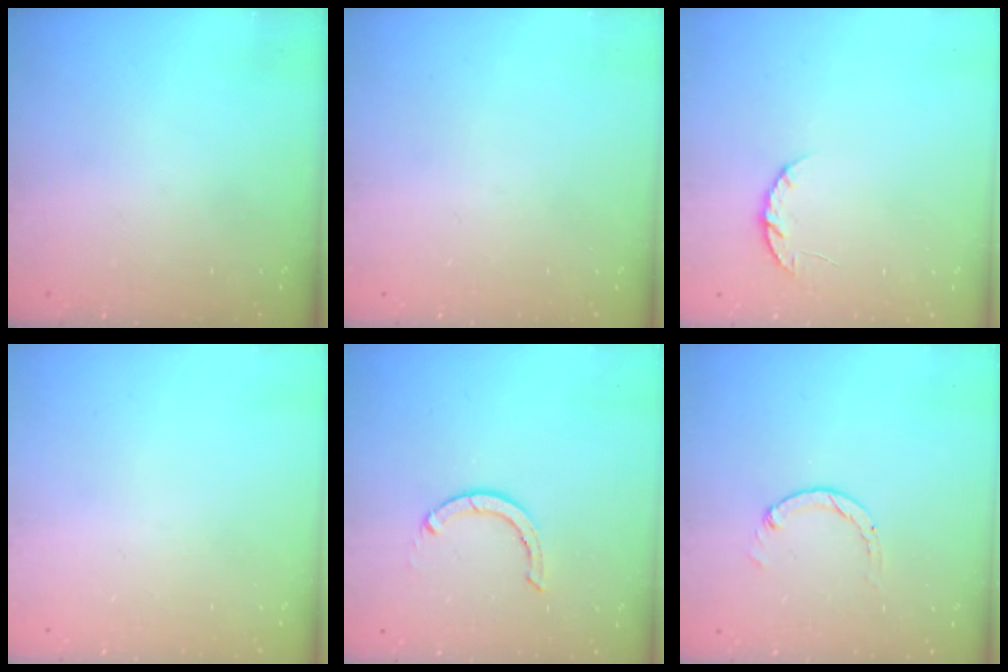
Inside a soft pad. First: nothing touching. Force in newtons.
{"total": 0.0}
{"total": 4.9, "press": 4.8, "slide": 0.7}
{"total": 0.0}
{"total": 2.9, "press": 2.9, "slide": 0.1}
{"total": 1.3, "press": 1.2, "slide": 0.2}